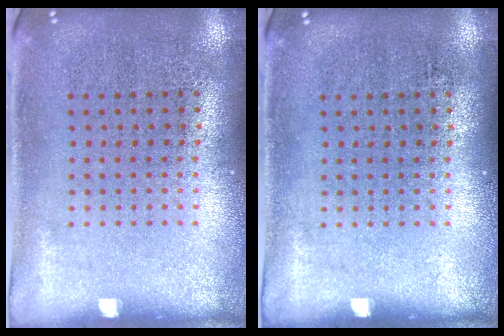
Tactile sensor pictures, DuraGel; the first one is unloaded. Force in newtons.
{"total": 0.0}